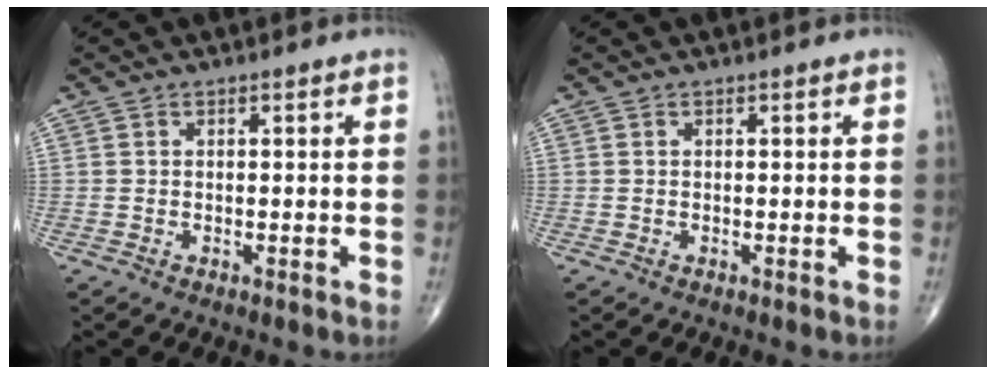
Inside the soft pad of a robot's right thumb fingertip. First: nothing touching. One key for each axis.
{"total": 0.0}